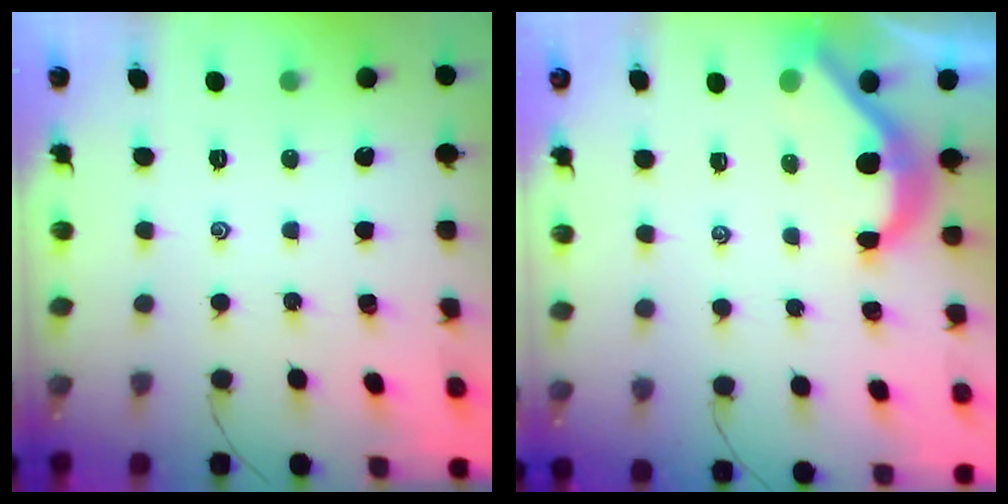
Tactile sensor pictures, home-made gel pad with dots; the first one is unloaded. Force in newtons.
{"total": 5.7, "press": 5.7, "slide": 0.8}